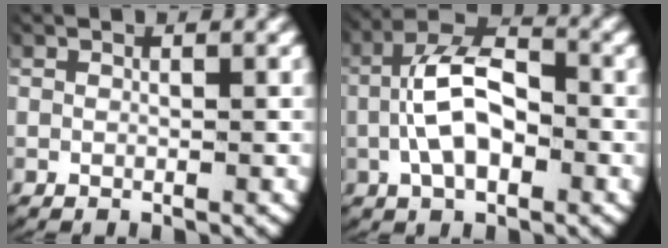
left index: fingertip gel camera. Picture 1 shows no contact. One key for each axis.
{"total": 6.5, "fx": -0.8, "fy": 3.8, "fz": 5.2, "tx": -0.099, "ty": -0.004, "tz": -0.014}